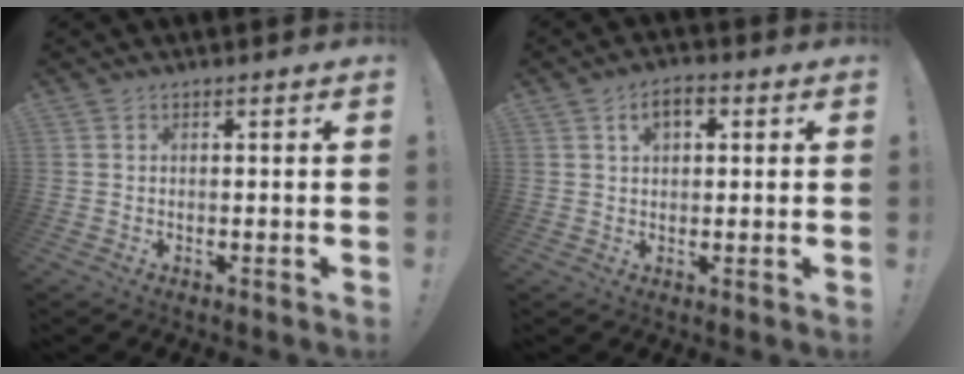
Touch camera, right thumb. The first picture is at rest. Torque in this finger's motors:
{"motor_torque": [0.01, 0.01, 0.22, 0.06, 0.00]}